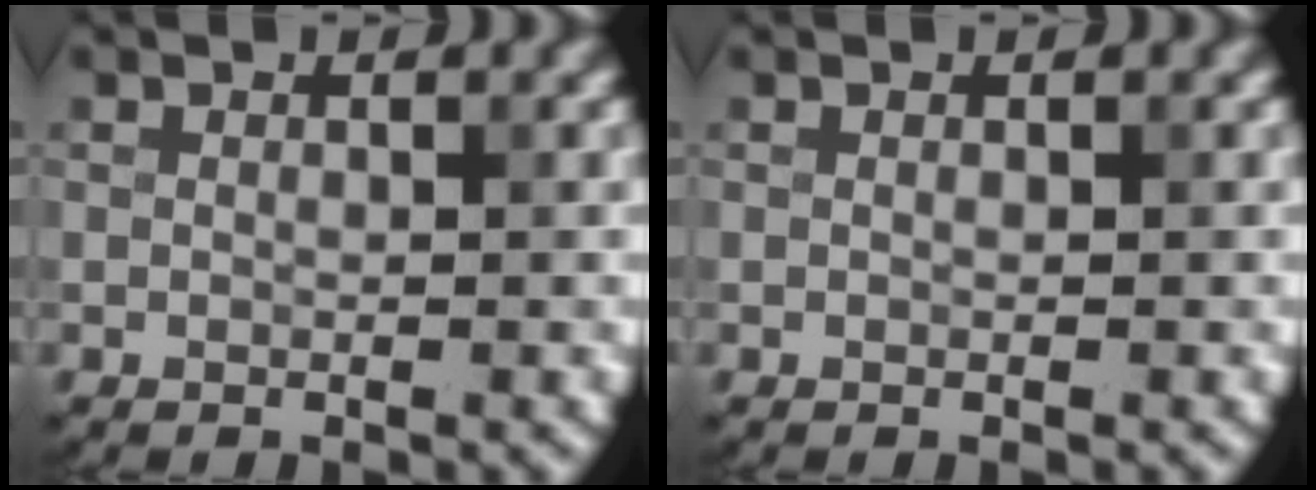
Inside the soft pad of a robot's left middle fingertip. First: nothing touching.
{"total": 0.0}